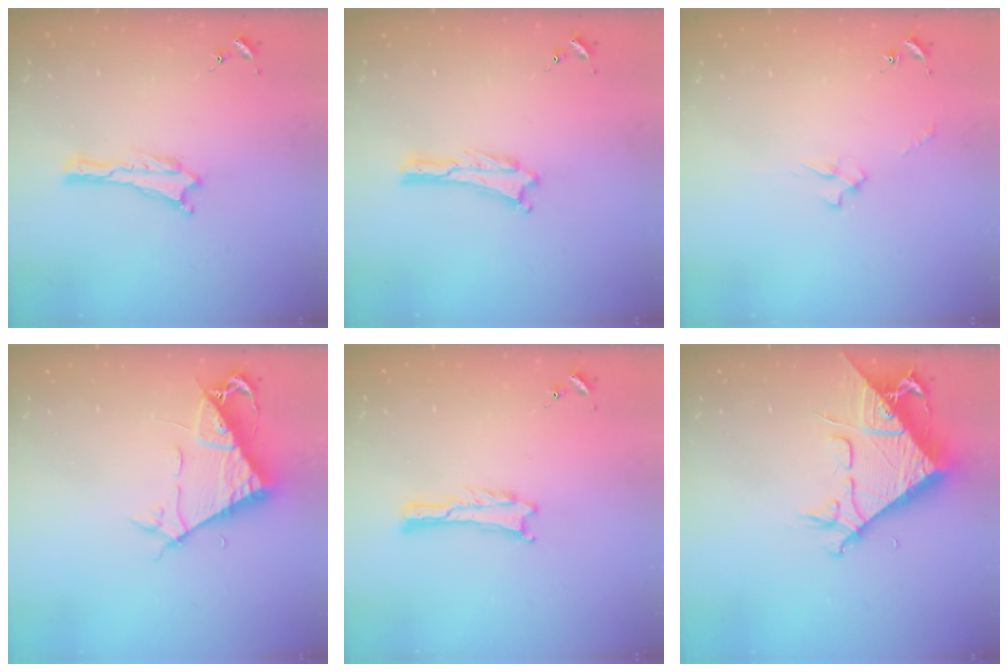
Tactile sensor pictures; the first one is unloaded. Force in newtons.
{"total": 0.0}
{"total": 2.4, "press": 2.4, "slide": 0.4}
{"total": 7.7, "press": 7.6, "slide": 0.8}
{"total": 0.0}
{"total": 9.7, "press": 9.7, "slide": 1.3}